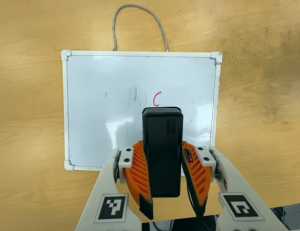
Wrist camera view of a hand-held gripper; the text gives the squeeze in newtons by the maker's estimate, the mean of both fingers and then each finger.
{"total": 8.6, "left": 7.7, "right": 9.4}